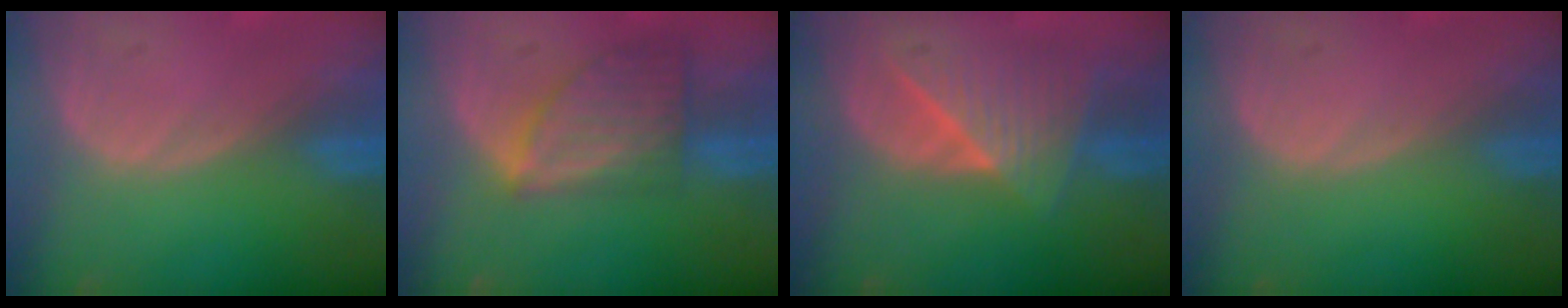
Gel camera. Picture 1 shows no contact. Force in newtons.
{"total": 7.1, "press": 6.6, "slide": 2.5}
{"total": 6.6, "press": 6.6, "slide": 0.6}
{"total": 0.0}